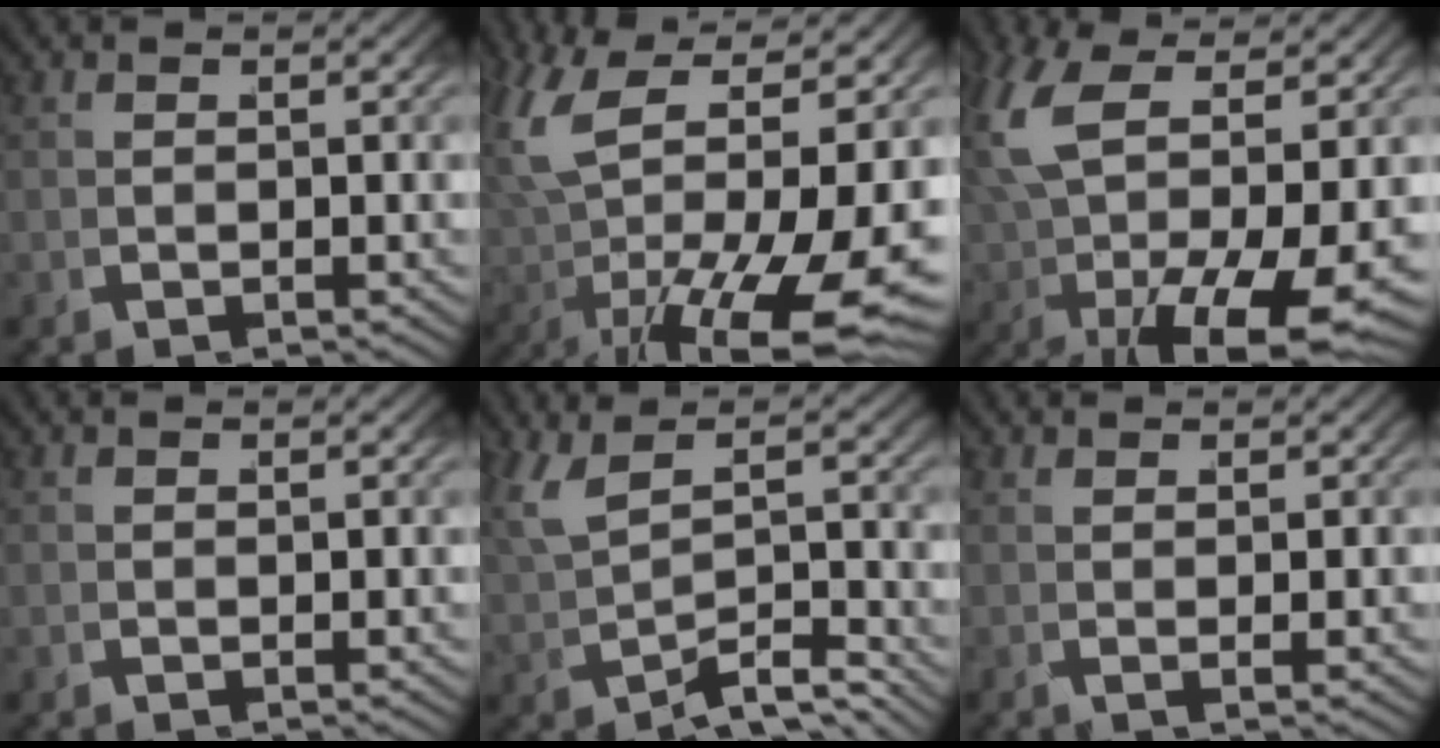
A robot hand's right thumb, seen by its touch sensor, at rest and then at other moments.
{"total": 13.6, "force": [1.2, 7.6, 11.2], "torque": [-0.225, -0.026, 0.034]}
{"total": 11.0, "force": [0.2, 5.8, 9.3], "torque": [-0.204, -0.030, 0.032]}
{"total": 0.0}
{"total": 3.4, "force": [-0.9, 1.4, 2.9], "torque": [-0.053, -0.004, -0.006]}
{"total": 0.9, "force": [0.6, -0.7, 0.1], "torque": [-0.001, 0.008, 0.011]}